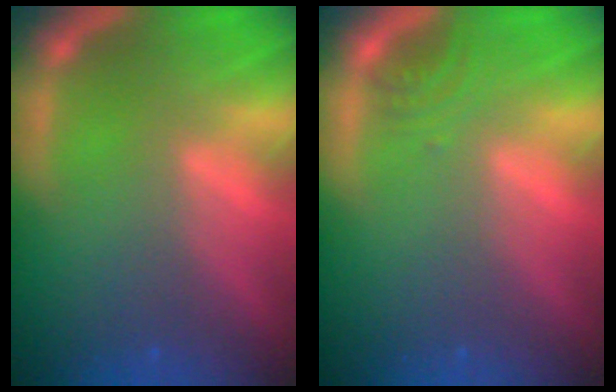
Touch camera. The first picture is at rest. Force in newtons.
{"total": 1.4}